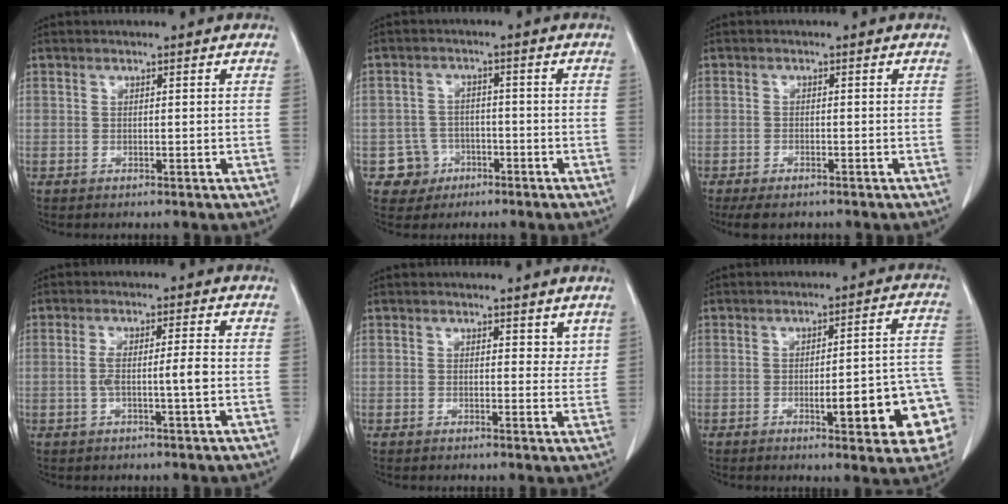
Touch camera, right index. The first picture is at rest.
{"total": 4.7, "force": [-2.1, 4.2, -0.2], "torque": [0.012, 0.017, -0.031]}
{"total": 4.1, "force": [-3.2, 1.4, 2.1], "torque": [-0.031, -0.007, -0.046]}
{"total": 4.3, "force": [-0.8, 0.0, 4.3], "torque": [-0.085, 0.006, -0.010]}
{"total": 2.6, "force": [1.9, 1.6, 0.9], "torque": [0.006, -0.007, 0.022]}
{"total": 13.7, "force": [-4.3, 2.3, 12.8], "torque": [-0.104, 0.026, -0.047]}